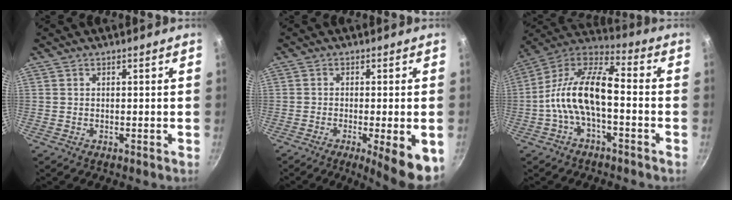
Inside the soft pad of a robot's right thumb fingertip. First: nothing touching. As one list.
[{"total": 10.0, "force": [-3.5, 2.4, 9.1], "torque": [-0.118, 0.000, -0.044]}, {"total": 14.5, "force": [-2.9, 6.5, 12.6], "torque": [-0.231, 0.048, -0.072]}]